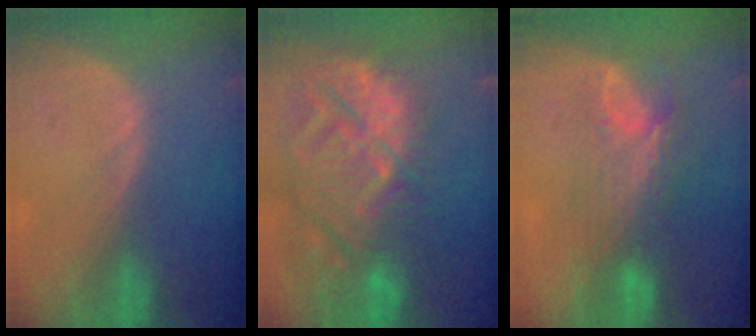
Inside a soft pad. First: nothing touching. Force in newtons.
{"total": 15.2, "press": 13.1, "slide": 7.8}
{"total": 7.8, "press": 6.8, "slide": 3.9}